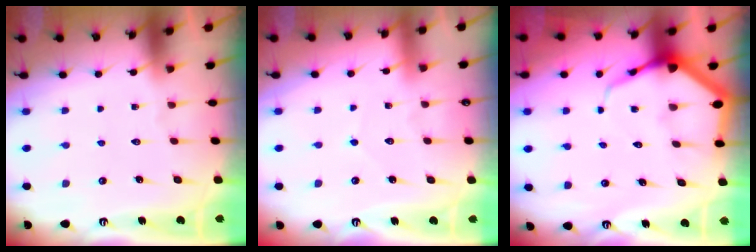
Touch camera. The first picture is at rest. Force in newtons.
{"total": 2.6, "press": 2.6, "slide": 0.3}
{"total": 6.8, "press": 6.7, "slide": 0.8}